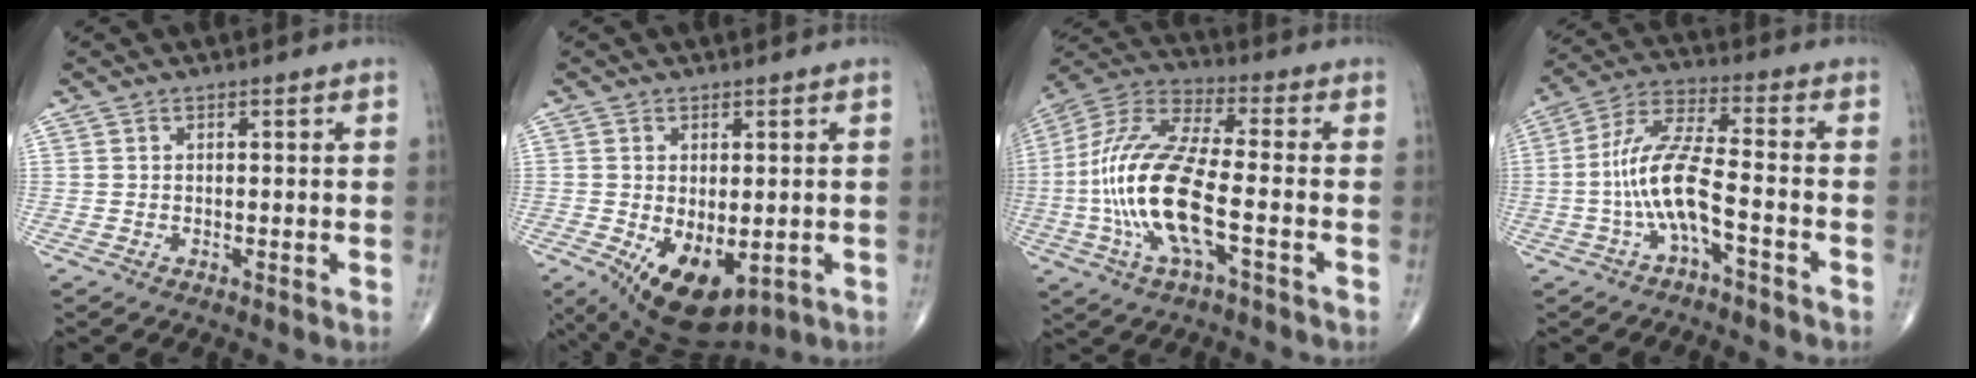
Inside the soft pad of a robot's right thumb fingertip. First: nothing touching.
{"total": 11.1, "force": [-3.1, 5.9, 8.8], "torque": [-0.133, -0.013, -0.028]}
{"total": 18.7, "force": [-3.7, 5.7, 17.4], "torque": [-0.386, 0.025, -0.073]}
{"total": 11.1, "force": [-3.3, 3.0, 10.2], "torque": [-0.224, 0.047, -0.065]}